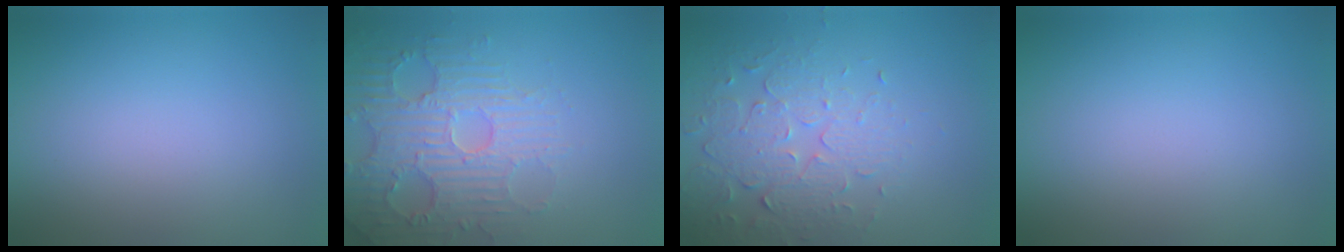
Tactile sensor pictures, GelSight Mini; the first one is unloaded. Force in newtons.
{"total": 4.8, "press": 4.5, "slide": 1.5}
{"total": 4.1, "press": 3.5, "slide": 2.2}
{"total": 0.0}